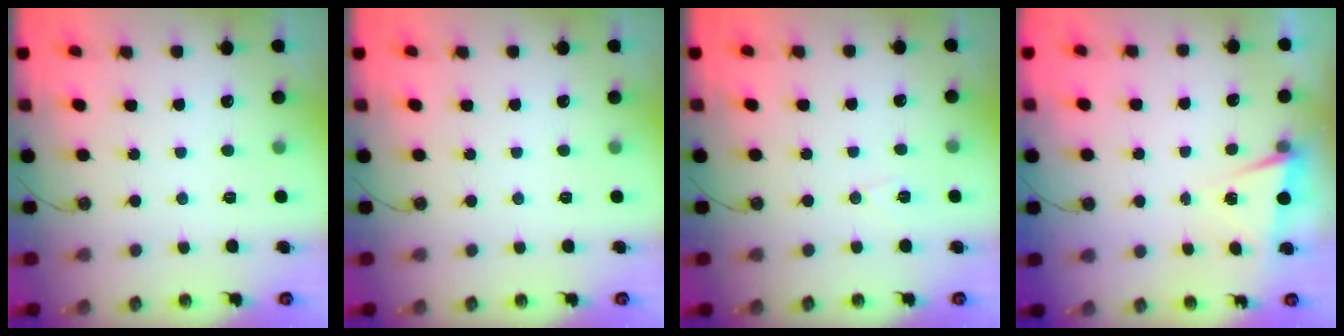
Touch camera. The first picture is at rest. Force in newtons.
{"total": 0.0}
{"total": 3.7, "press": 3.3, "slide": 1.7}
{"total": 2.8, "press": 1.8, "slide": 2.2}